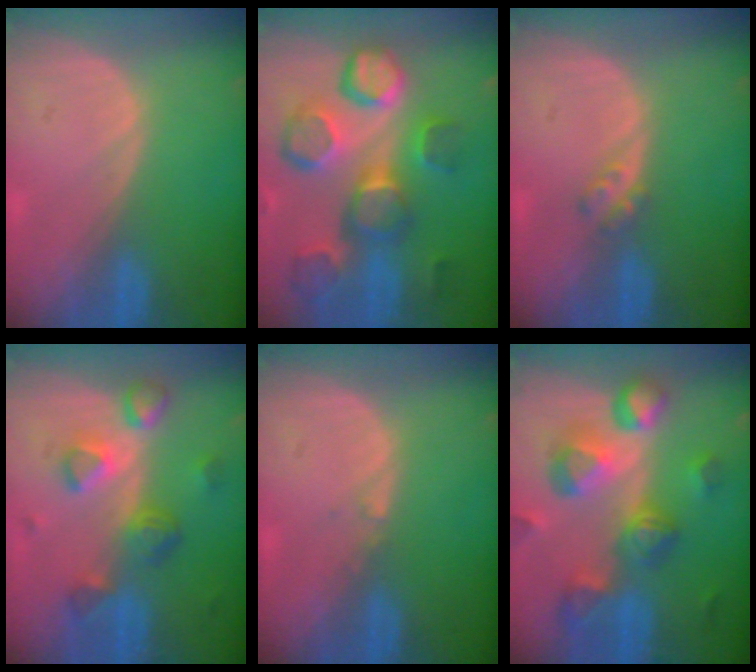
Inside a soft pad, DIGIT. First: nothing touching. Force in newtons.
{"total": 12.4, "press": 11.1, "slide": 5.6}
{"total": 2.3, "press": 2.0, "slide": 1.2}
{"total": 7.8, "press": 6.9, "slide": 3.7}
{"total": 0.6, "press": 0.5, "slide": 0.4}
{"total": 11.1, "press": 10.0, "slide": 4.9}